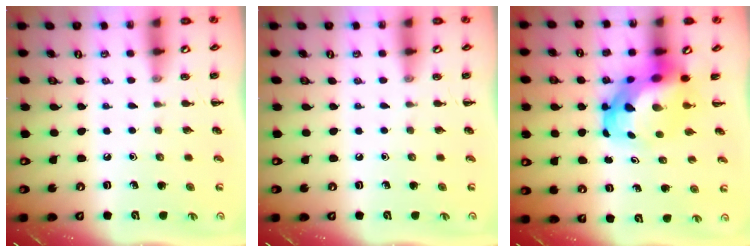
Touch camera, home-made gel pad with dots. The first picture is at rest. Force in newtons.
{"total": 0.0}
{"total": 6.8, "press": 6.5, "slide": 2.1}